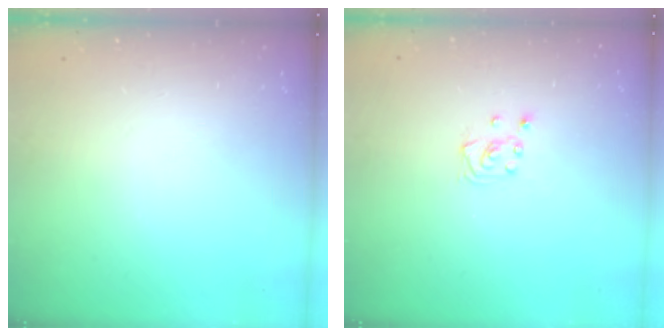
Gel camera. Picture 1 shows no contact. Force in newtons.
{"total": 3.7, "press": 3.6, "slide": 0.4}